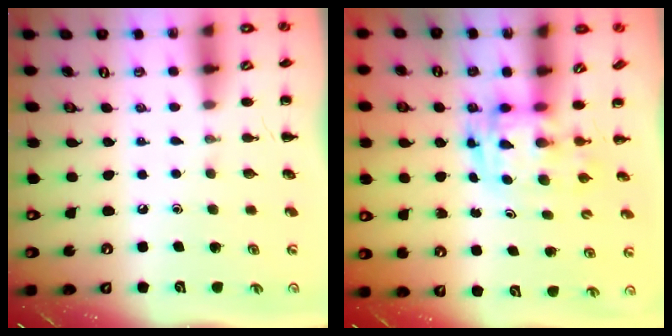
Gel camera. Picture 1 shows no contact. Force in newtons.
{"total": 2.8, "press": 2.8, "slide": 0.5}